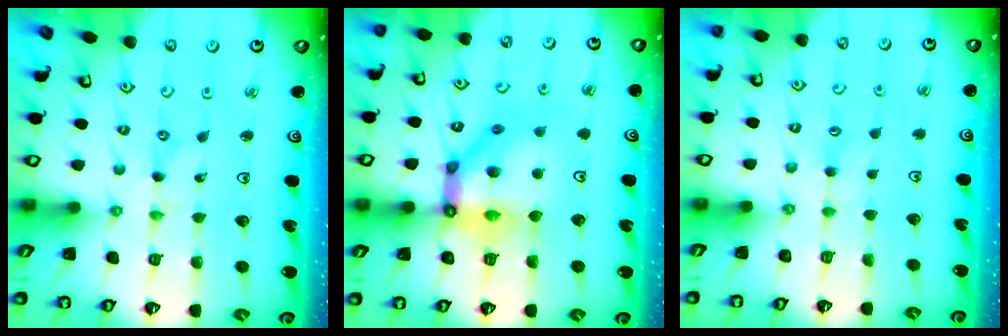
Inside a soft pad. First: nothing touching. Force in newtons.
{"total": 15.2, "press": 15.1, "slide": 1.9}
{"total": 2.4, "press": 2.4, "slide": 0.3}